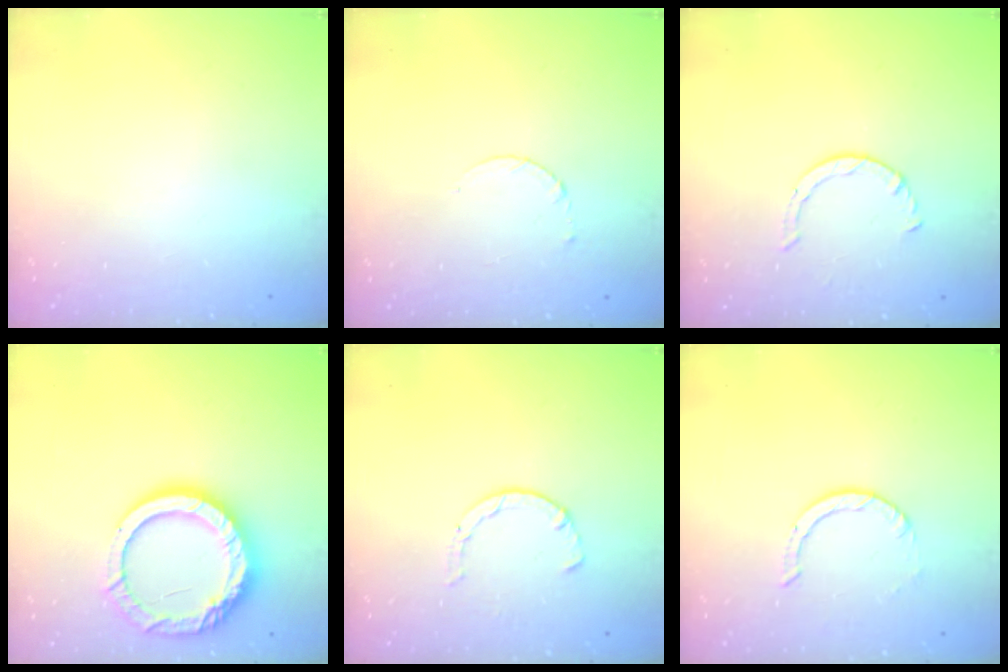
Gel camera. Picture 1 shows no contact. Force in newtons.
{"total": 2.6, "press": 2.6, "slide": 0.3}
{"total": 2.6, "press": 2.6, "slide": 0.3}
{"total": 16.9, "press": 16.8, "slide": 1.2}
{"total": 2.1, "press": 2.1, "slide": 0.5}
{"total": 2.2, "press": 2.2, "slide": 0.2}